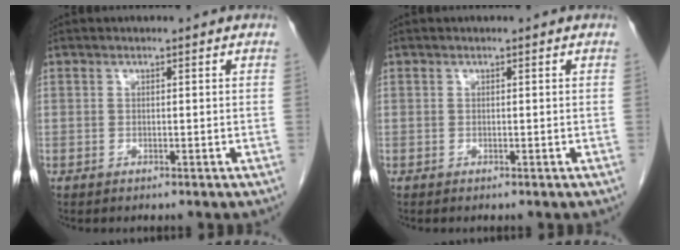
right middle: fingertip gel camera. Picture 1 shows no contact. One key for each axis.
{"total": 0.0}